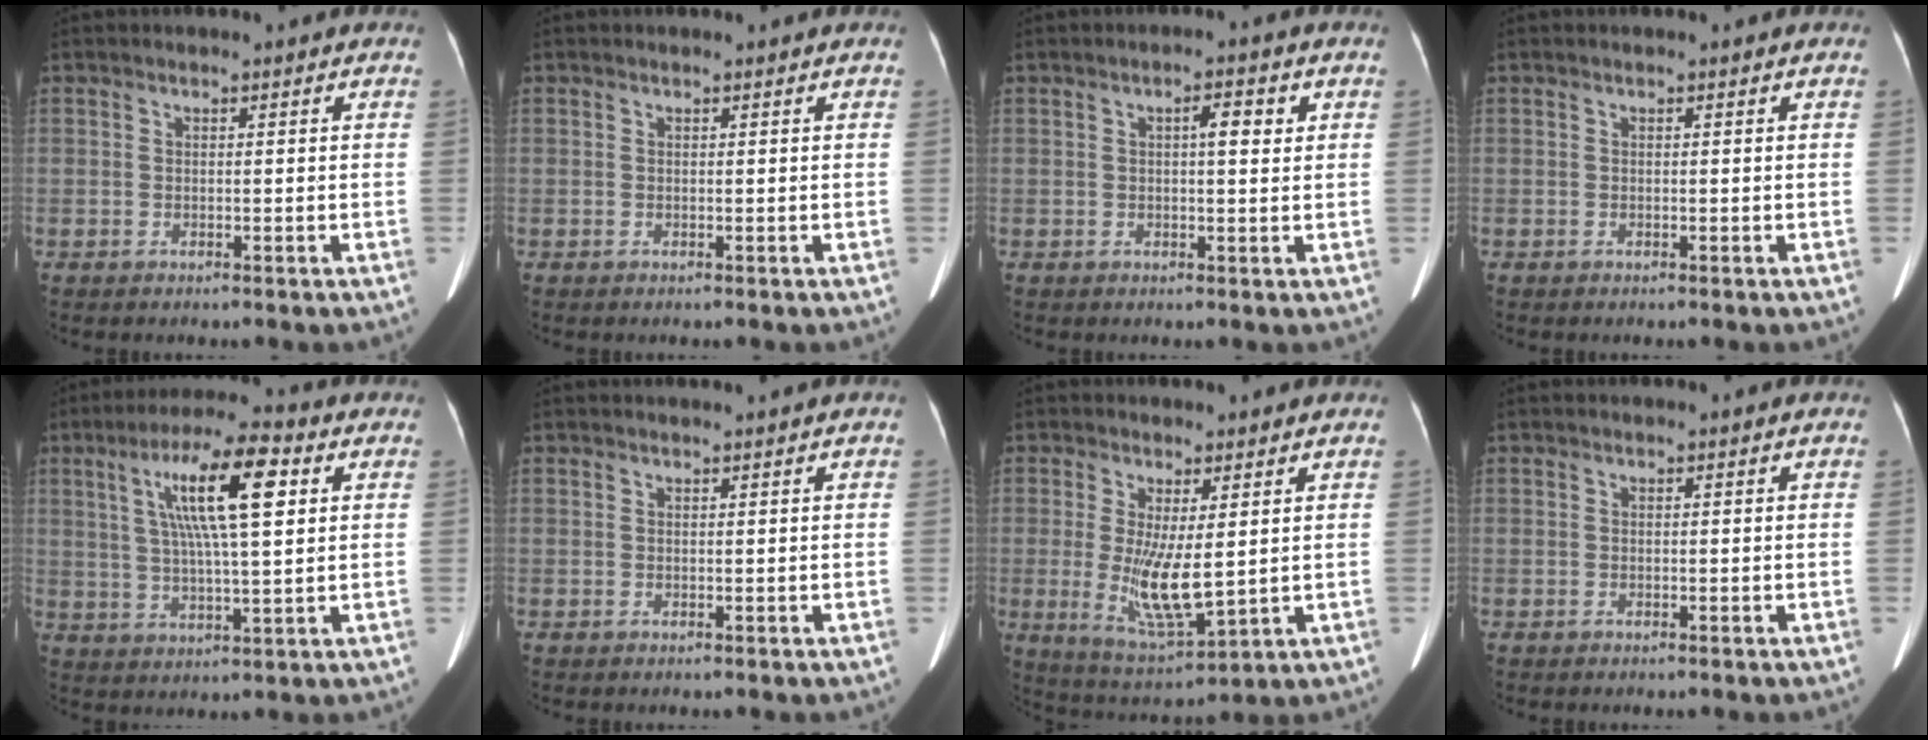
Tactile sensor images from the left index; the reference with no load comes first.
{"total": 0.6, "force": [0.6, 0.0, 0.1], "torque": [-0.002, 0.002, 0.007]}
{"total": 3.2, "force": [1.0, 0.7, 2.9], "torque": [-0.047, 0.008, 0.014]}
{"total": 0.0}
{"total": 12.6, "force": [4.0, 1.9, 11.8], "torque": [-0.218, 0.021, 0.069]}
{"total": 1.1, "force": [0.9, -0.3, 0.5], "torque": [-0.008, 0.006, 0.022]}
{"total": 8.5, "force": [0.3, 1.9, 8.3], "torque": [-0.164, -0.026, 0.016]}
{"total": 0.0}